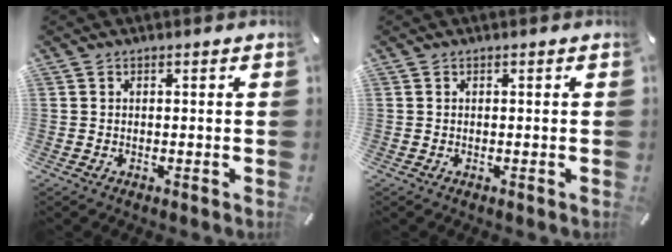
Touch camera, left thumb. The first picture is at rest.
{"total": 0.0}